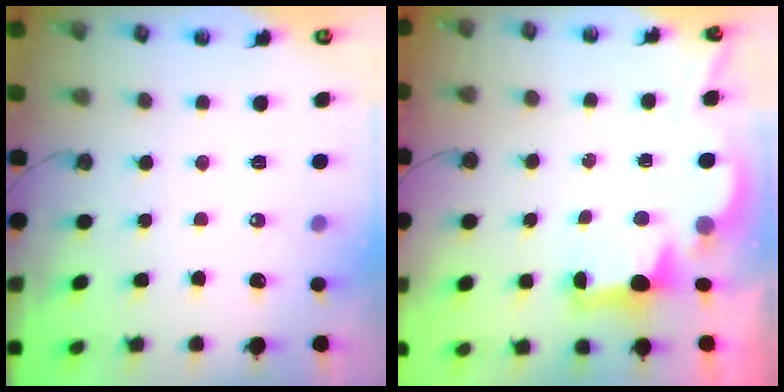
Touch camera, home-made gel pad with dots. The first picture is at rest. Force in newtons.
{"total": 2.6, "press": 2.5, "slide": 0.9}